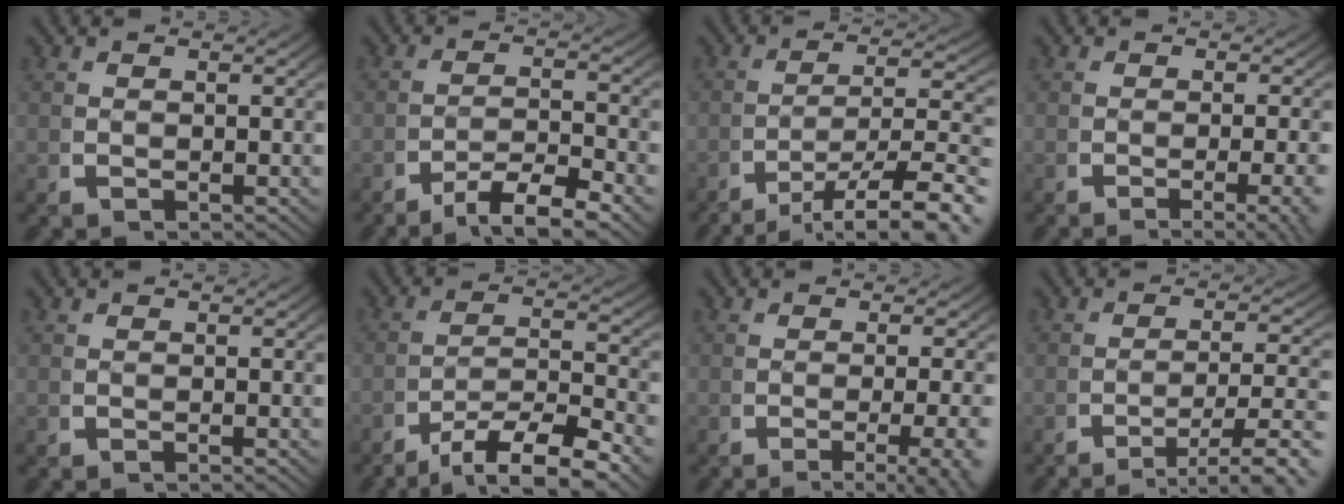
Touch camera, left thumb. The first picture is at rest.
{"total": 4.6, "force": [-2.7, 1.9, 3.3], "torque": [-0.049, -0.009, -0.043]}
{"total": 9.3, "force": [-4.0, 4.3, 7.2], "torque": [-0.114, -0.036, -0.043]}
{"total": 4.2, "force": [-2.2, 0.9, 3.5], "torque": [-0.056, -0.008, -0.032]}
{"total": 0.0}
{"total": 7.7, "force": [-3.2, 3.9, 5.8], "torque": [-0.095, -0.023, -0.043]}
{"total": 5.6, "force": [-3.3, 1.6, 4.2], "torque": [-0.071, -0.017, -0.043]}
{"total": 6.5, "force": [-3.9, 2.3, 4.6], "torque": [-0.072, -0.015, -0.051]}